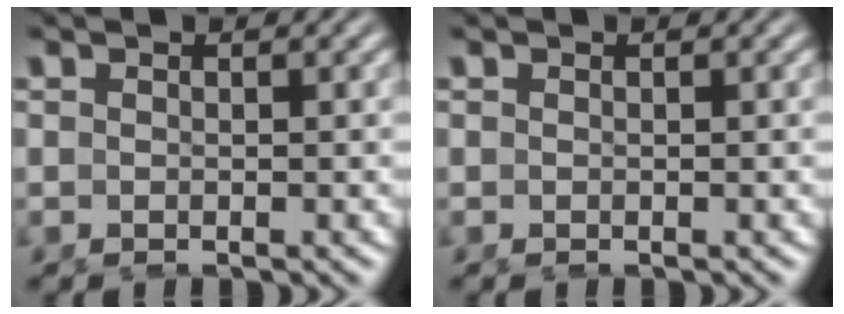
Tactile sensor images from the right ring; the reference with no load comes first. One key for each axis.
{"total": 0.0}